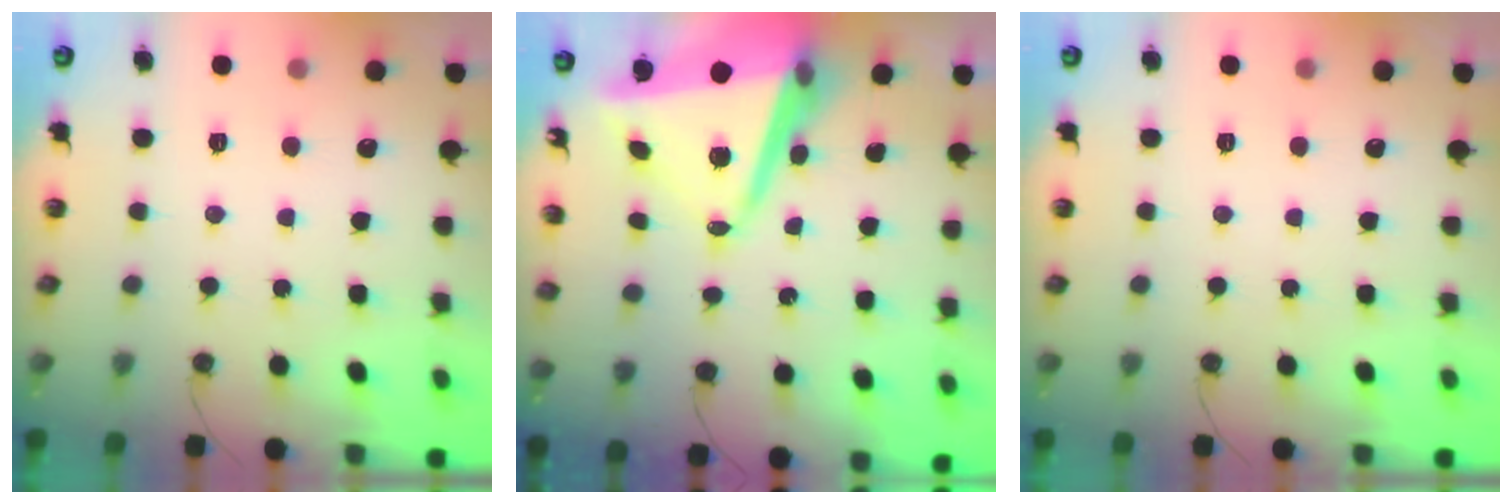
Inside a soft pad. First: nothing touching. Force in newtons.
{"total": 13.4, "press": 13.3, "slide": 1.4}
{"total": 0.0}